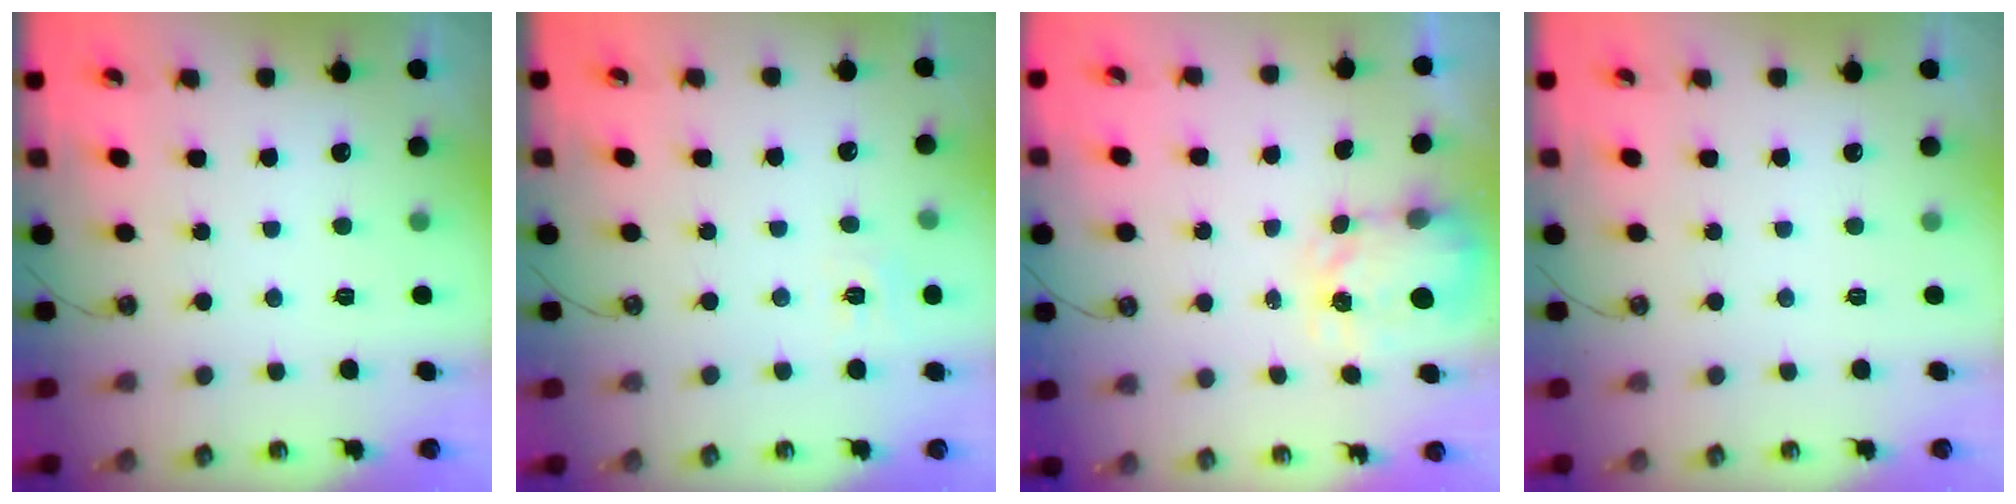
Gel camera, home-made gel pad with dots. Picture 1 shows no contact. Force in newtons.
{"total": 5.6, "press": 5.6, "slide": 0.5}
{"total": 3.6, "press": 3.6, "slide": 0.4}
{"total": 0.0}